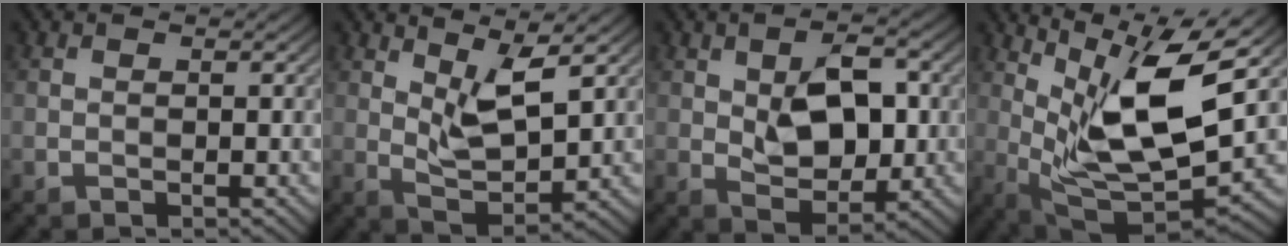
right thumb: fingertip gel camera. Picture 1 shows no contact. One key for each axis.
{"total": 6.8, "fx": 3.6, "fy": 2.2, "fz": 5.3, "tx": -0.104, "ty": -0.009, "tz": 0.072}
{"total": 8.2, "fx": 0.9, "fy": 4.8, "fz": 6.6, "tx": -0.112, "ty": 0.002, "tz": 0.012}
{"total": 13.5, "fx": 5.0, "fy": 4.0, "fz": 11.9, "tx": -0.230, "ty": -0.008, "tz": 0.099}